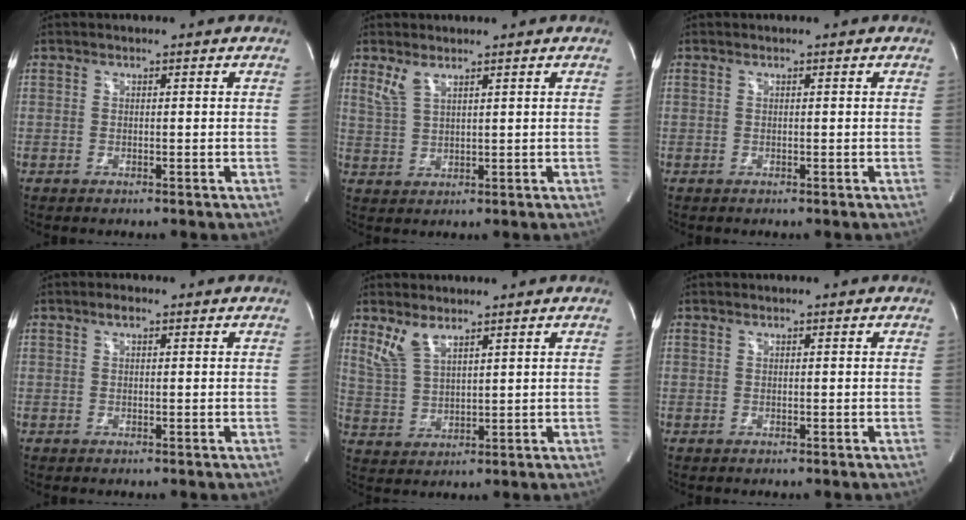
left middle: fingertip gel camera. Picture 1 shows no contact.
{"total": 3.0, "force": [2.2, 0.8, 1.9], "torque": [-0.053, 0.002, 0.056]}
{"total": 0.0}
{"total": 1.1, "force": [0.6, 0.4, 0.9], "torque": [-0.015, 0.006, 0.009]}
{"total": 4.9, "force": [3.5, 1.6, 3.0], "torque": [-0.074, 0.002, 0.084]}
{"total": 0.0}